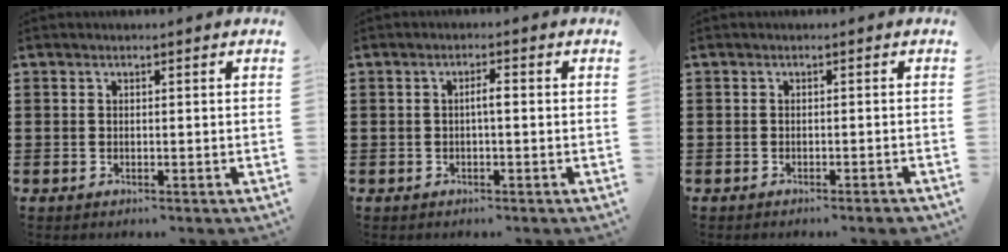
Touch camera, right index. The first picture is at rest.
{"total": 1.9, "force": [-0.2, 0.3, 1.8], "torque": [-0.035, 0.003, -0.005]}
{"total": 1.1, "force": [-1.0, -0.1, 0.5], "torque": [-0.009, -0.002, -0.019]}